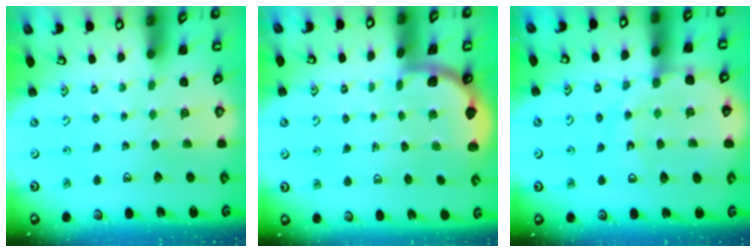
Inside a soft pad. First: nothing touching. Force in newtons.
{"total": 1.9, "press": 1.9, "slide": 0.0}
{"total": 13.3, "press": 13.2, "slide": 1.8}